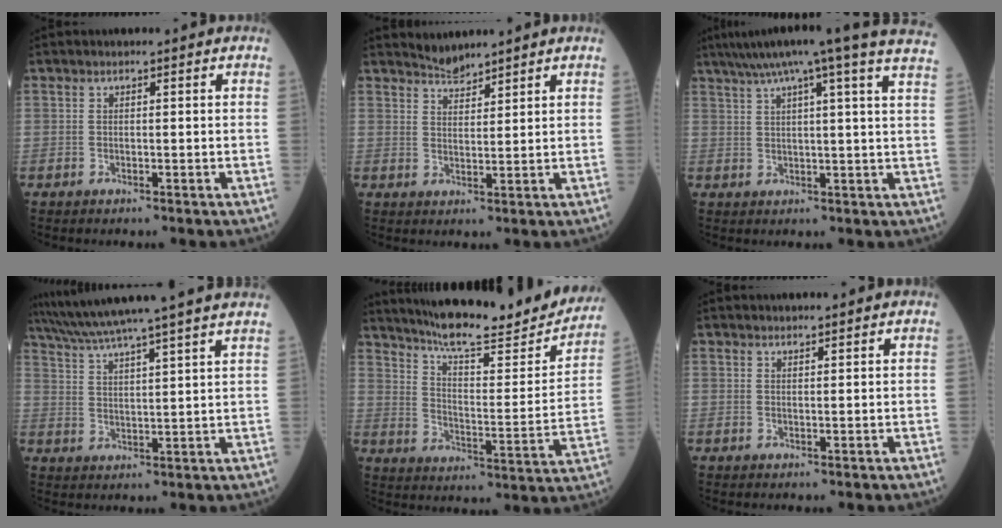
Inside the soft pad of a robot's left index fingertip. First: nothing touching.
{"total": 2.9, "force": [2.9, 0.1, 0.0], "torque": [-0.007, 0.006, 0.058]}
{"total": 20.7, "force": [16.9, -1.7, 11.8], "torque": [-0.197, -0.009, 0.212]}
{"total": 20.2, "force": [17.7, -1.7, 9.5], "torque": [-0.168, 0.000, 0.251]}
{"total": 24.7, "force": [22.0, 3.5, 10.7], "torque": [-0.169, -0.042, 0.297]}
{"total": 2.9, "force": [2.8, 0.2, 0.7], "torque": [-0.011, 0.015, 0.036]}